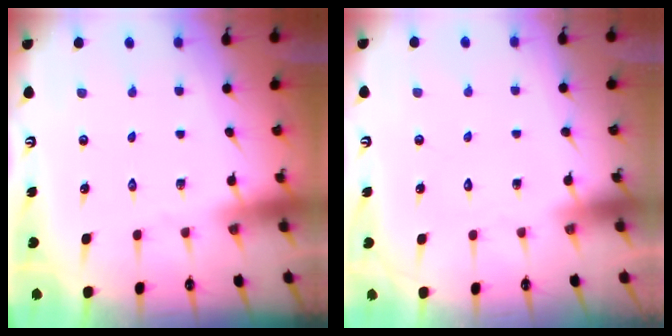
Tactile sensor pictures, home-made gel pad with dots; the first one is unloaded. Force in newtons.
{"total": 1.6, "press": 1.6, "slide": 0.1}